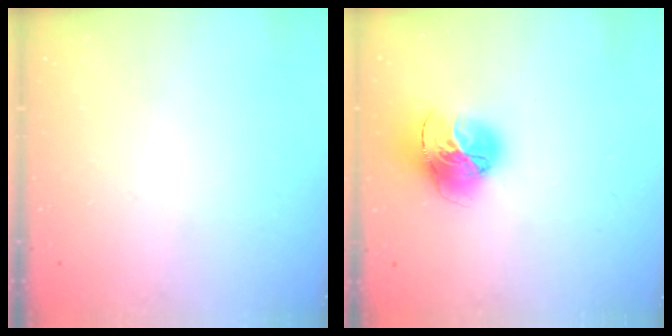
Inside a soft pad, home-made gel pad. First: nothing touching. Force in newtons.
{"total": 16.7, "press": 16.6, "slide": 1.8}